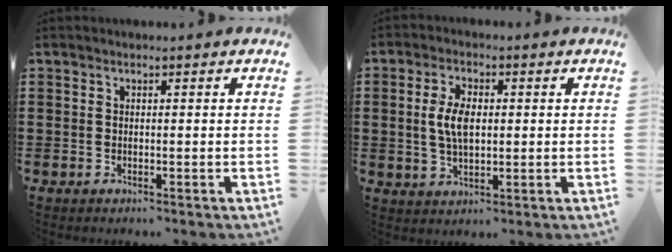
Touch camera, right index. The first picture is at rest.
{"total": 5.7, "force": [0.5, 3.0, 4.8], "torque": [-0.113, 0.007, 0.002]}